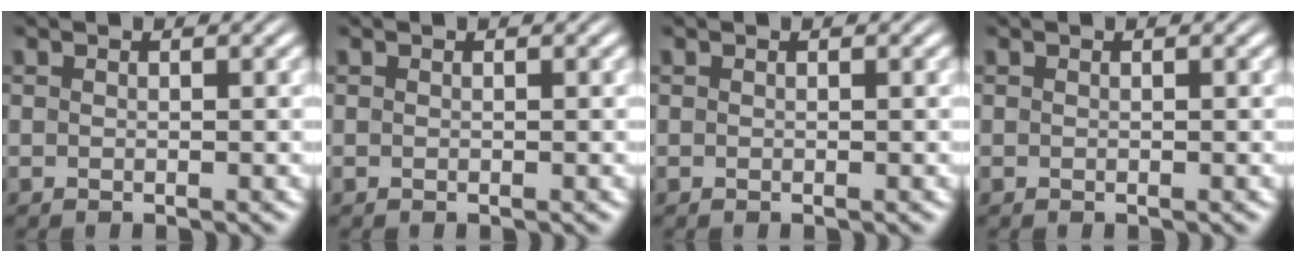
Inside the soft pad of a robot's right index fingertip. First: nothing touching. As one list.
[{"total": 0.0}, {"total": 0.0}, {"total": 0.0}]